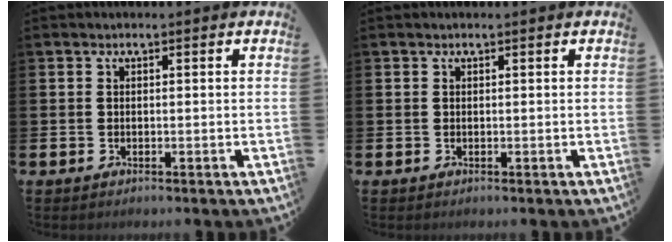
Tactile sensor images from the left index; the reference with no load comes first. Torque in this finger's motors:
{"motor_torque": [0.01, -0.08, -0.06, -0.01]}